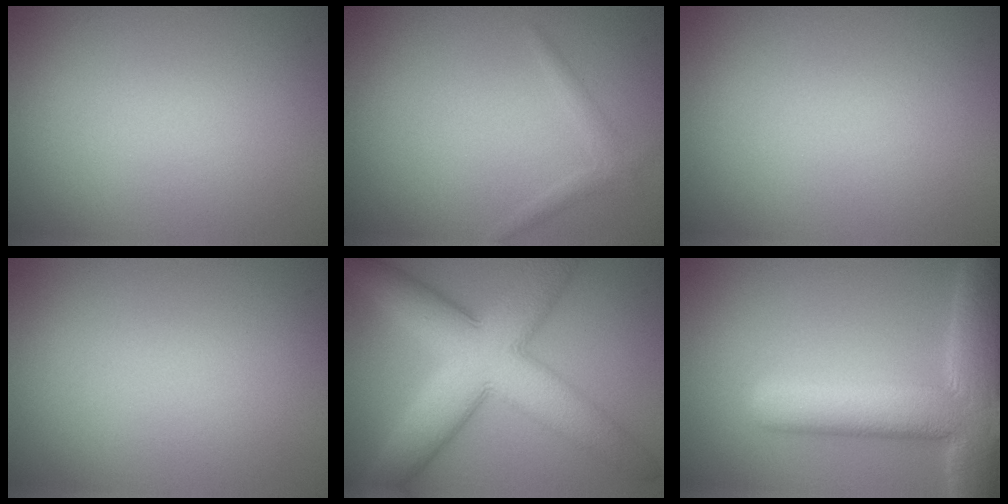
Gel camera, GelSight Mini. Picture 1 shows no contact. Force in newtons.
{"total": 1.1, "press": 1.1, "slide": 0.1}
{"total": 0.0}
{"total": 0.0}
{"total": 10.8, "press": 10.8, "slide": 0.3}
{"total": 9.7, "press": 9.6, "slide": 0.7}